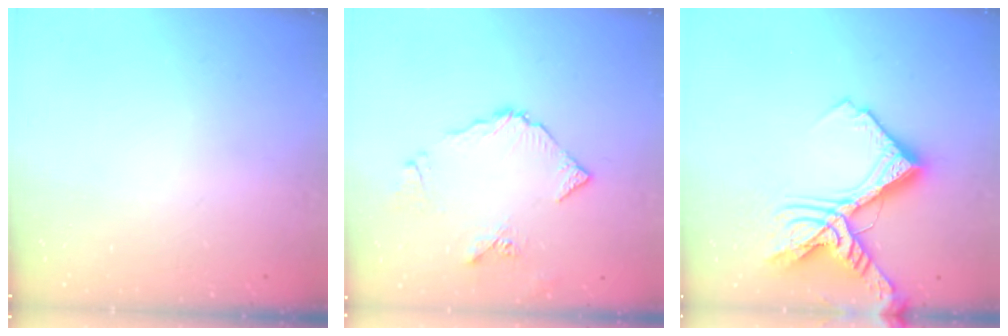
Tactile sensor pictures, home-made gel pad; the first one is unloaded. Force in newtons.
{"total": 8.5, "press": 8.5, "slide": 0.2}
{"total": 17.9, "press": 17.7, "slide": 2.3}